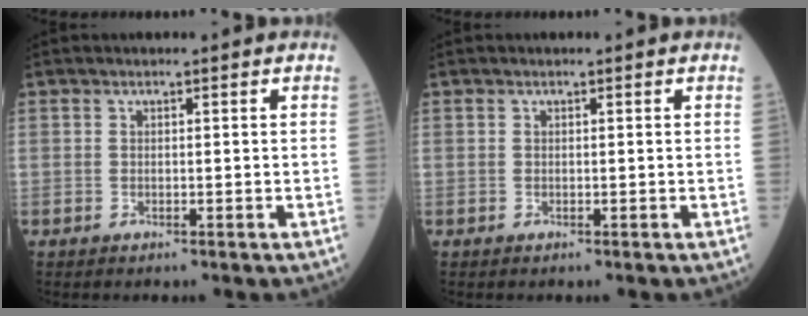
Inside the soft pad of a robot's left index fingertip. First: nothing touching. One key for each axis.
{"total": 0.0}